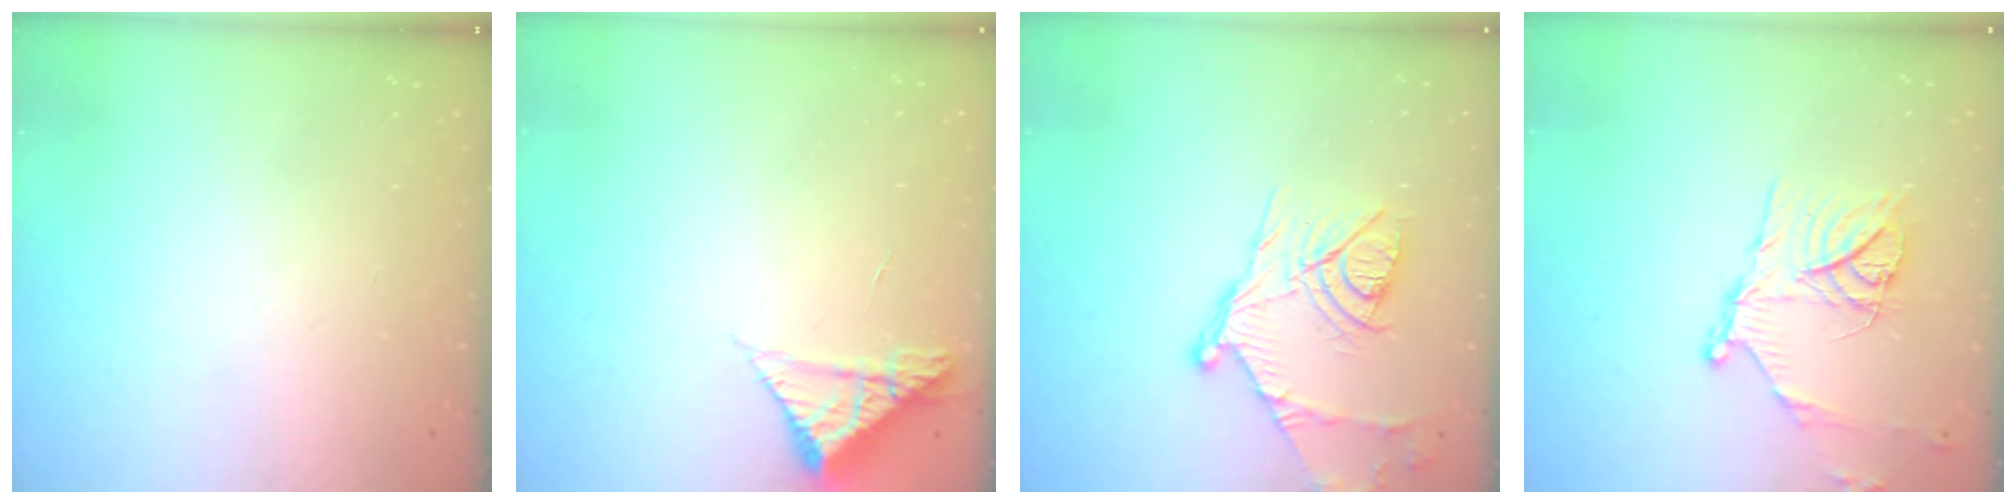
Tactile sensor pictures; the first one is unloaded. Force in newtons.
{"total": 4.9, "press": 4.9, "slide": 0.4}
{"total": 15.1, "press": 15.0, "slide": 1.3}
{"total": 15.6, "press": 15.5, "slide": 1.4}